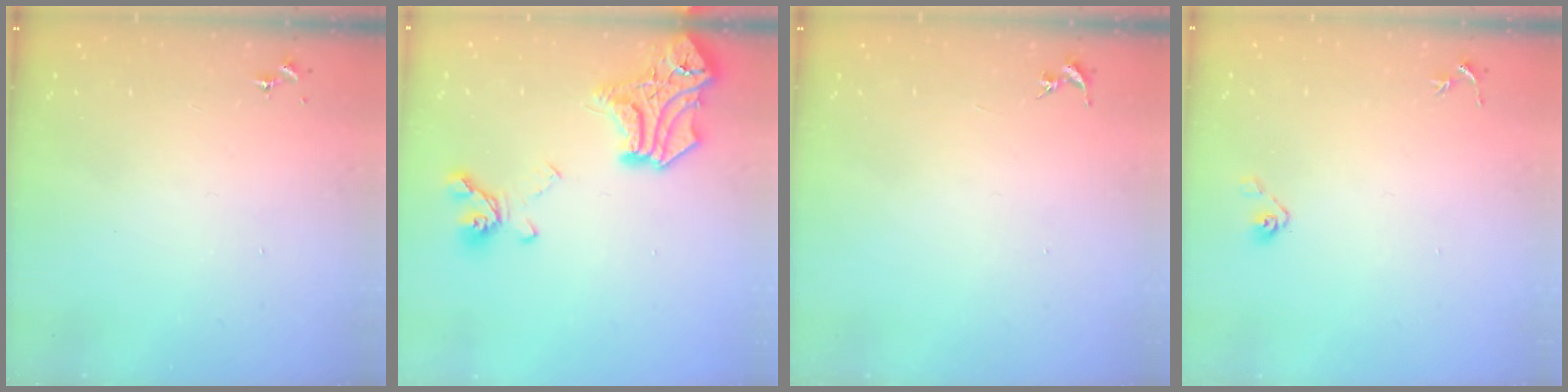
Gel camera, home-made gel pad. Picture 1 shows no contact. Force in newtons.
{"total": 19.9, "press": 19.9, "slide": 0.9}
{"total": 0.0}
{"total": 4.0, "press": 3.6, "slide": 1.8}